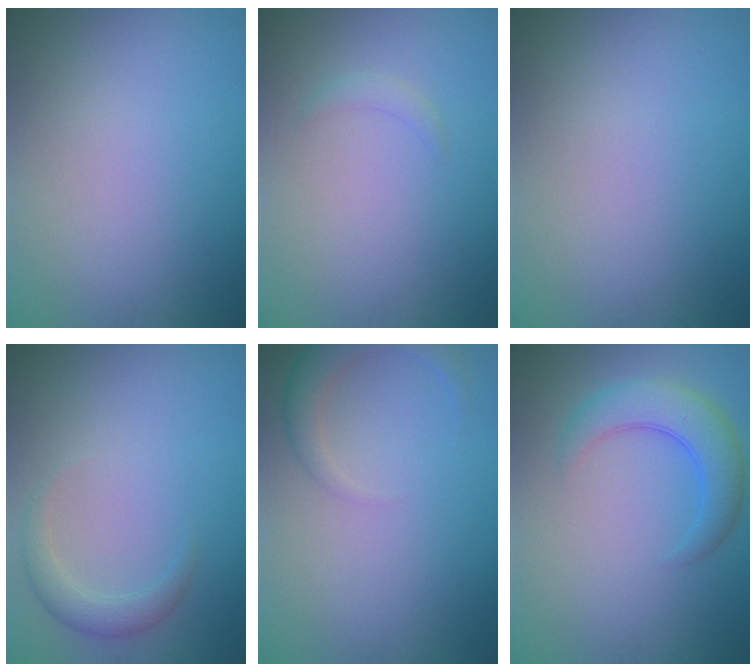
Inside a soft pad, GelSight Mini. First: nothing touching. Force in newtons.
{"total": 0.8, "press": 0.8, "slide": 0.1}
{"total": 0.0}
{"total": 2.0, "press": 2.0, "slide": 0.2}
{"total": 2.8, "press": 2.8, "slide": 0.3}
{"total": 4.4, "press": 4.4, "slide": 0.1}